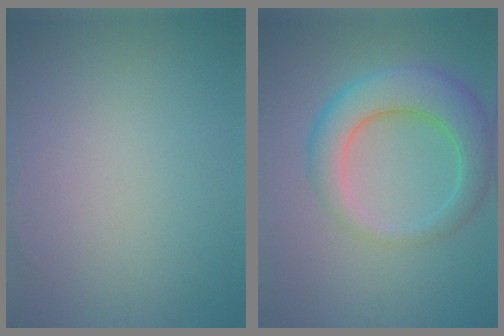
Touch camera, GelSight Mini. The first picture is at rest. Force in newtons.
{"total": 6.9, "press": 6.9, "slide": 0.2}